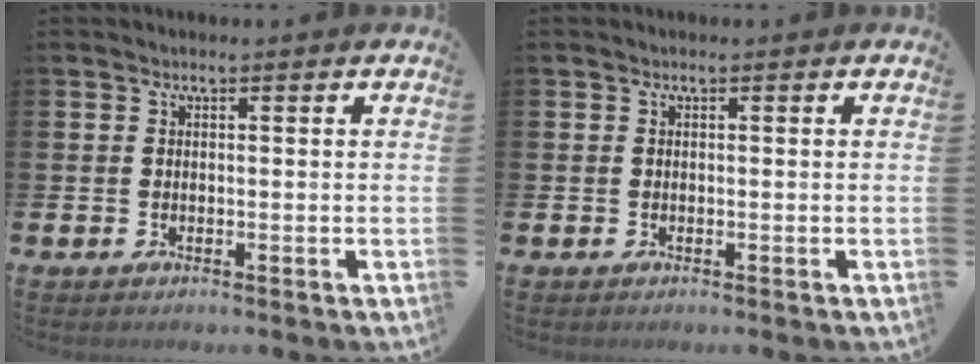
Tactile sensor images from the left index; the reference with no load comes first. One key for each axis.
{"total": 0.0}